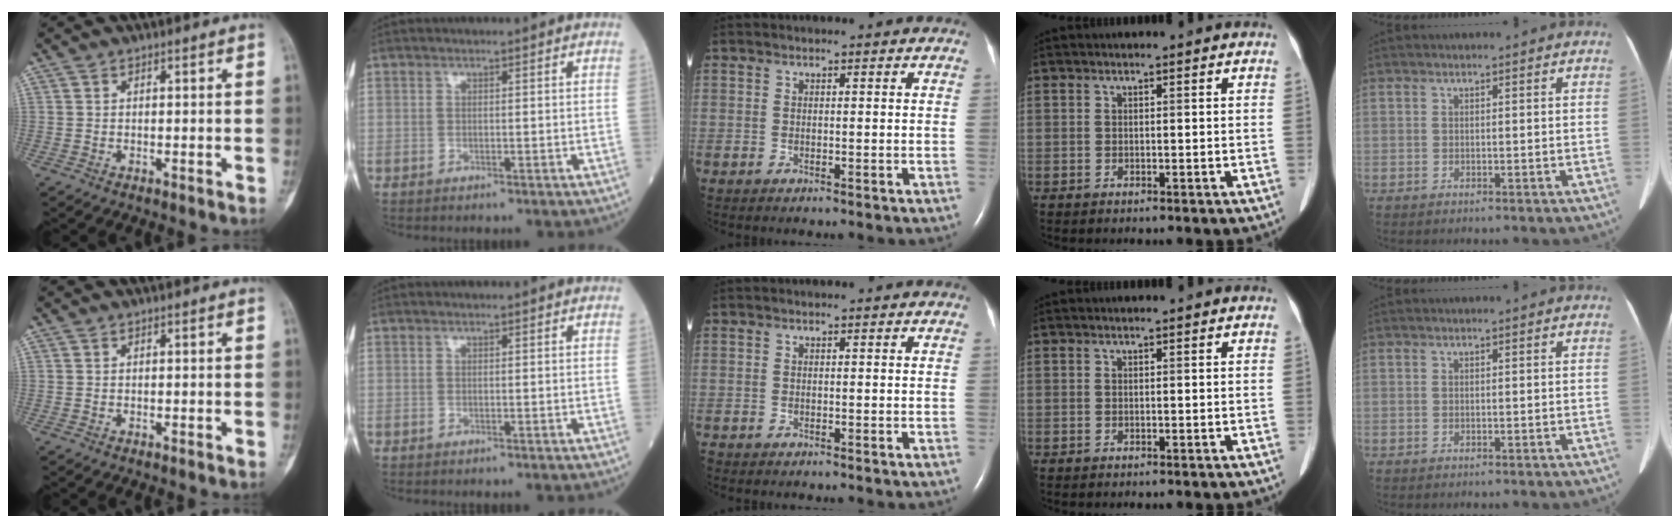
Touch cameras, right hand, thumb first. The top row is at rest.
{}